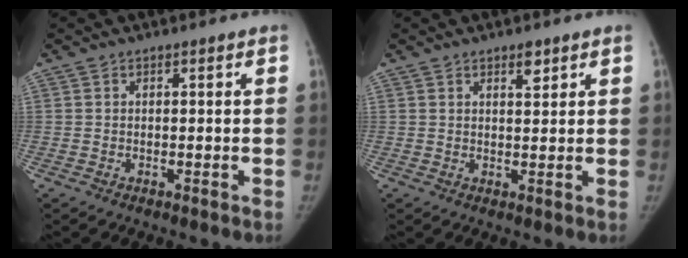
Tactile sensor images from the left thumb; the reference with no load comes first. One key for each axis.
{"total": 2.5, "fx": 1.7, "fy": 1.0, "fz": 1.6, "tx": -0.014, "ty": -0.011, "tz": 0.026}